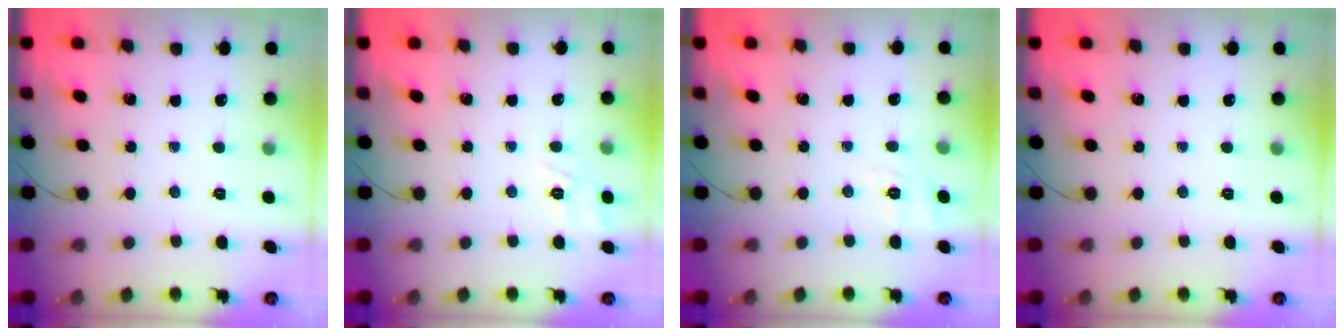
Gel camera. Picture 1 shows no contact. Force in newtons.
{"total": 2.7, "press": 2.0, "slide": 1.8}
{"total": 2.6, "press": 1.5, "slide": 2.1}
{"total": 0.0}